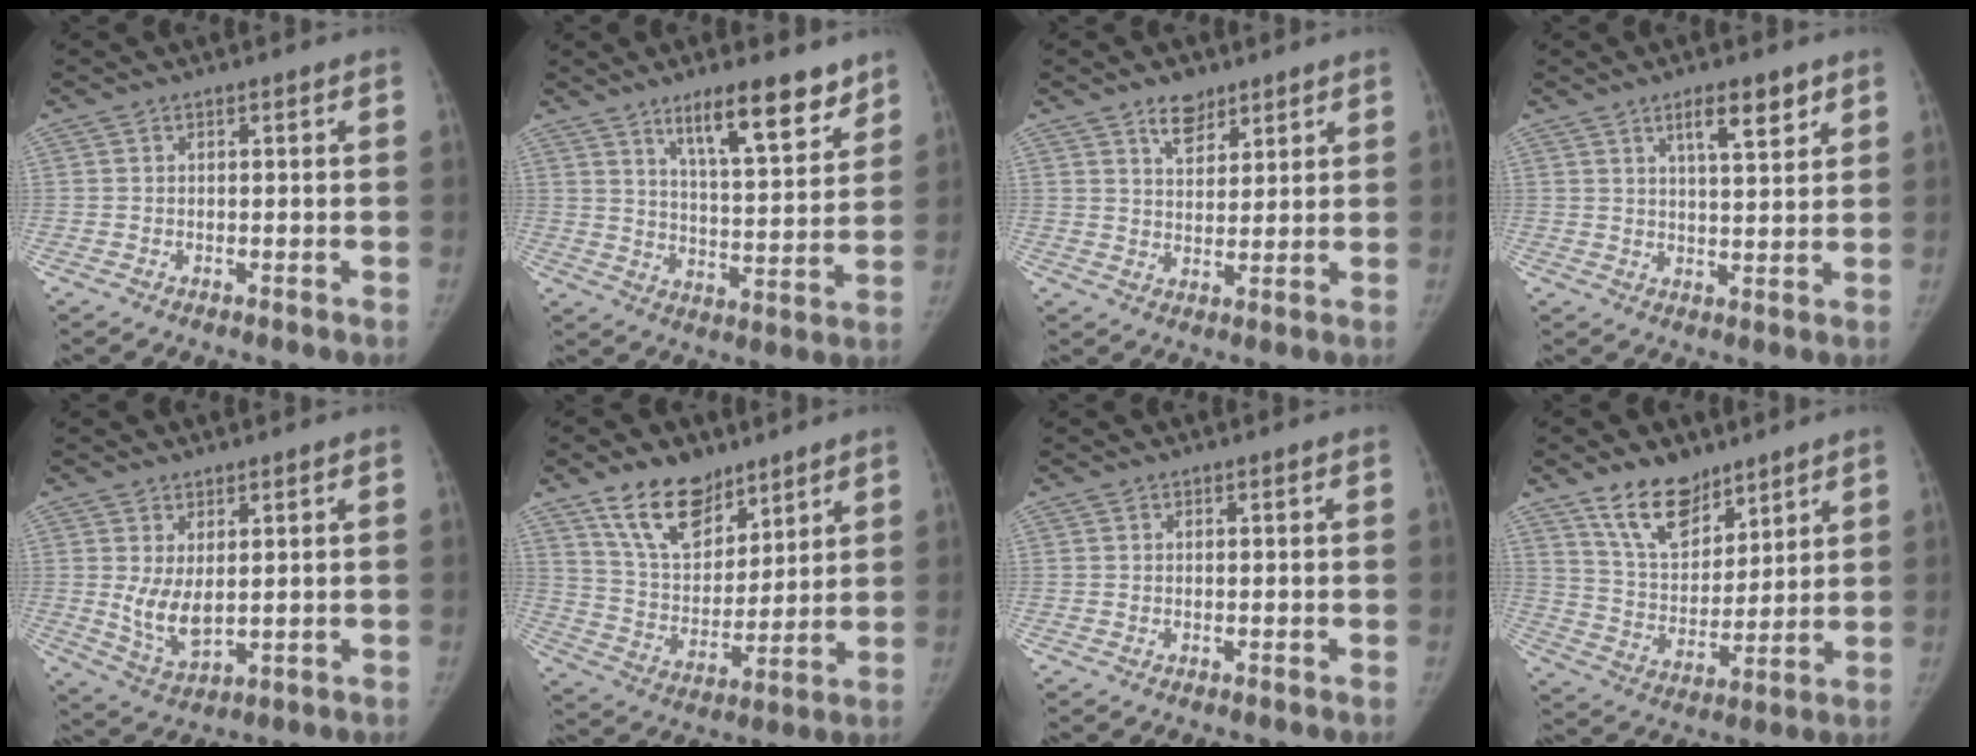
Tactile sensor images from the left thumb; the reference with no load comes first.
{"total": 13.8, "force": [9.5, 3.5, 9.5], "torque": [-0.119, -0.058, 0.154]}
{"total": 5.5, "force": [3.8, 3.1, 2.3], "torque": [-0.010, -0.028, 0.068]}
{"total": 7.0, "force": [4.2, 2.0, 5.2], "torque": [-0.069, -0.026, 0.066]}
{"total": 6.4, "force": [1.0, 3.5, 5.3], "torque": [-0.090, -0.020, 0.034]}
{"total": 13.3, "force": [9.2, 7.5, 6.1], "torque": [-0.069, -0.057, 0.173]}
{"total": 0.0}
{"total": 12.3, "force": [8.8, 6.6, 5.5], "torque": [-0.060, -0.059, 0.167]}